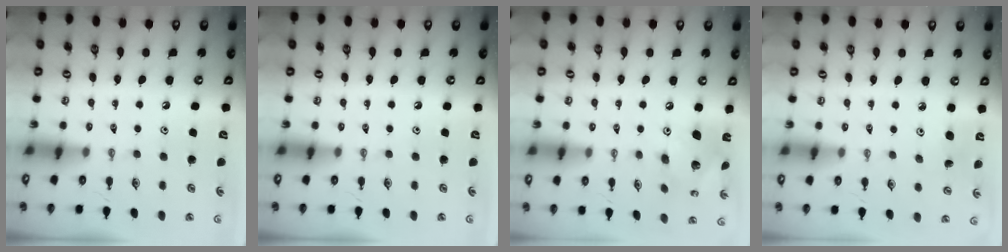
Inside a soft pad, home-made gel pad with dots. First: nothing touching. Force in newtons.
{"total": 0.0}
{"total": 13.6, "press": 13.6, "slide": 1.2}
{"total": 5.0, "press": 4.9, "slide": 0.6}